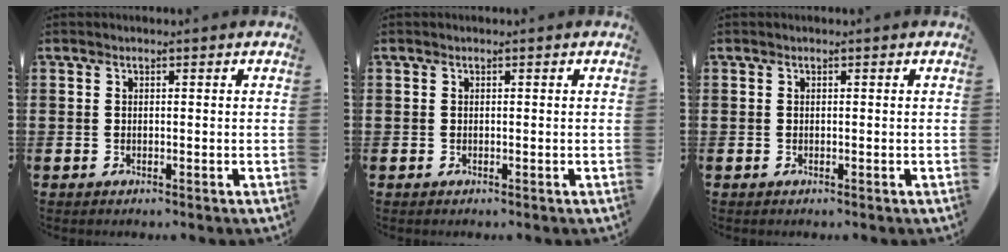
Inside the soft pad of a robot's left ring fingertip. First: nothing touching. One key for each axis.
{"total": 0.0}
{"total": 0.0}